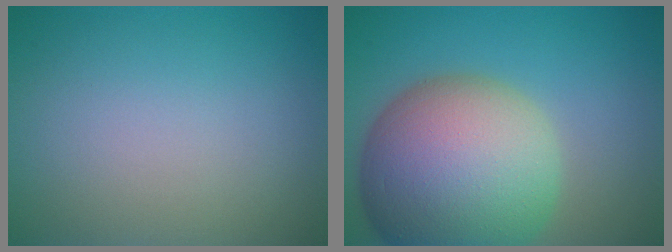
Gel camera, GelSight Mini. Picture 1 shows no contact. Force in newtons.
{"total": 15.5, "press": 15.5, "slide": 1.0}